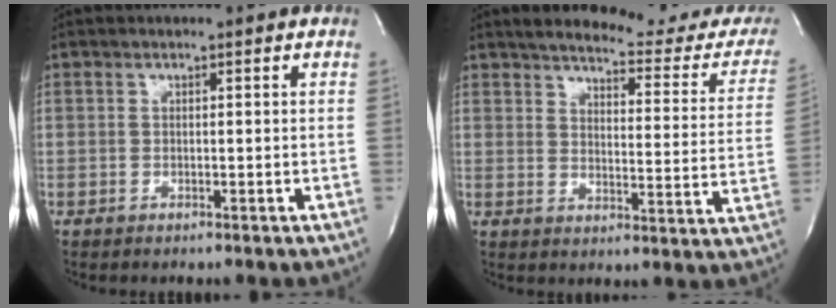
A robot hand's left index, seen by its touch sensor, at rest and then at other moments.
{"total": 18.3, "force": [17.0, 2.9, 6.1], "torque": [-0.063, -0.064, 0.191]}